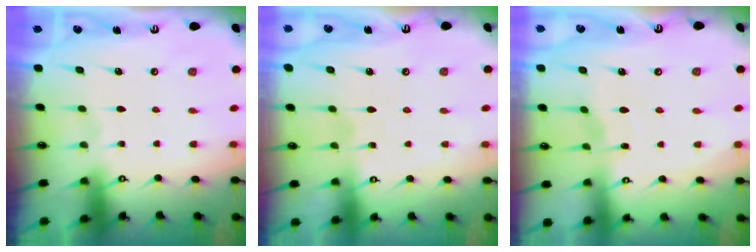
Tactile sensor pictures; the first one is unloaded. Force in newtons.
{"total": 4.5, "press": 4.4, "slide": 0.5}
{"total": 3.3, "press": 3.3, "slide": 0.4}